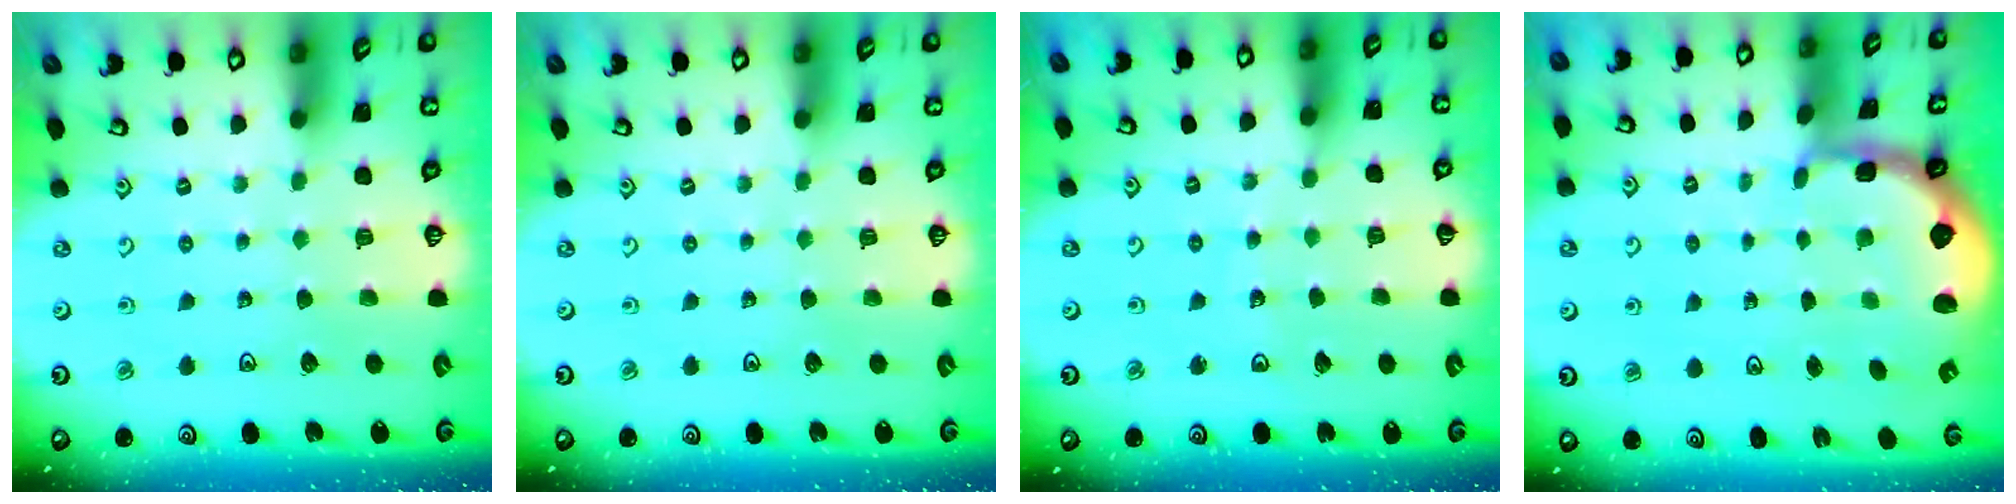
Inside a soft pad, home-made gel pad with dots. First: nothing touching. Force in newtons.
{"total": 0.0}
{"total": 3.4, "press": 3.4, "slide": 0.2}
{"total": 2.4, "press": 1.7, "slide": 1.7}